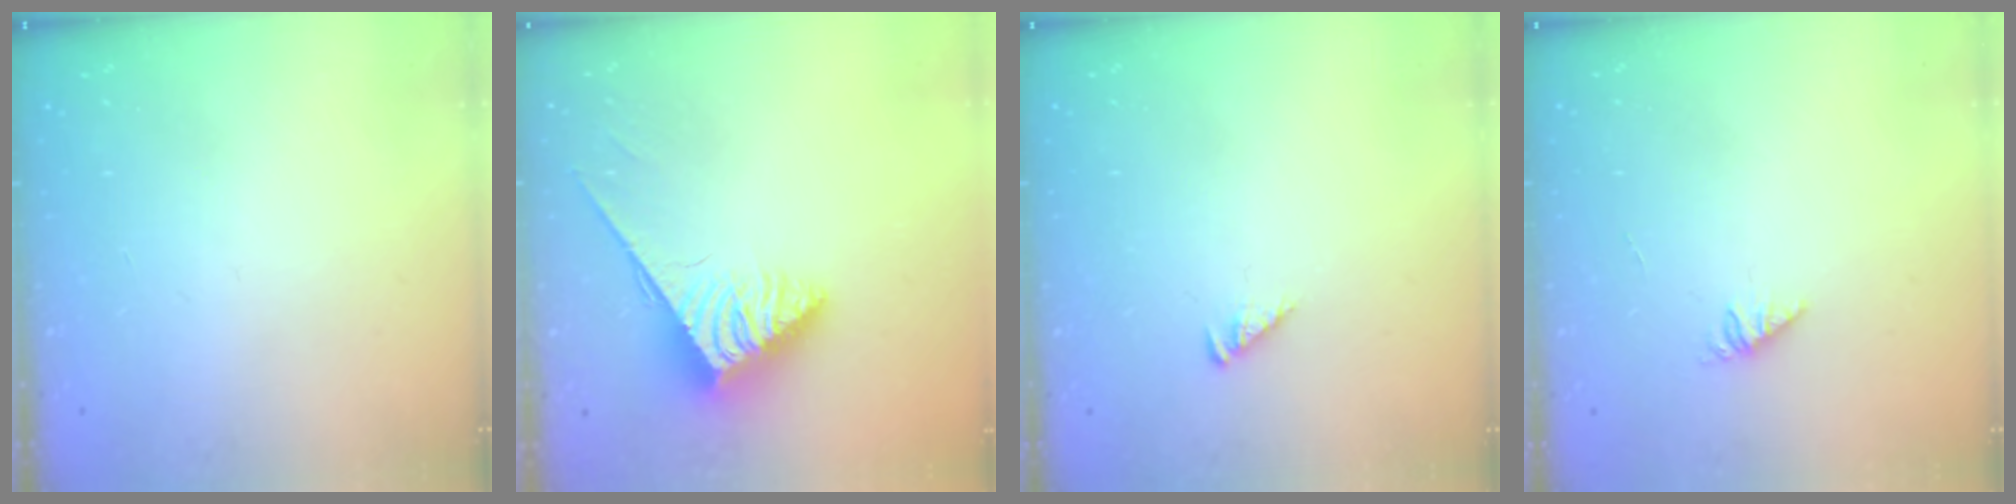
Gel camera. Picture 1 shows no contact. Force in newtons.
{"total": 3.6, "press": 3.5, "slide": 0.6}
{"total": 2.7, "press": 2.7, "slide": 0.4}
{"total": 1.0, "press": 1.0, "slide": 0.3}